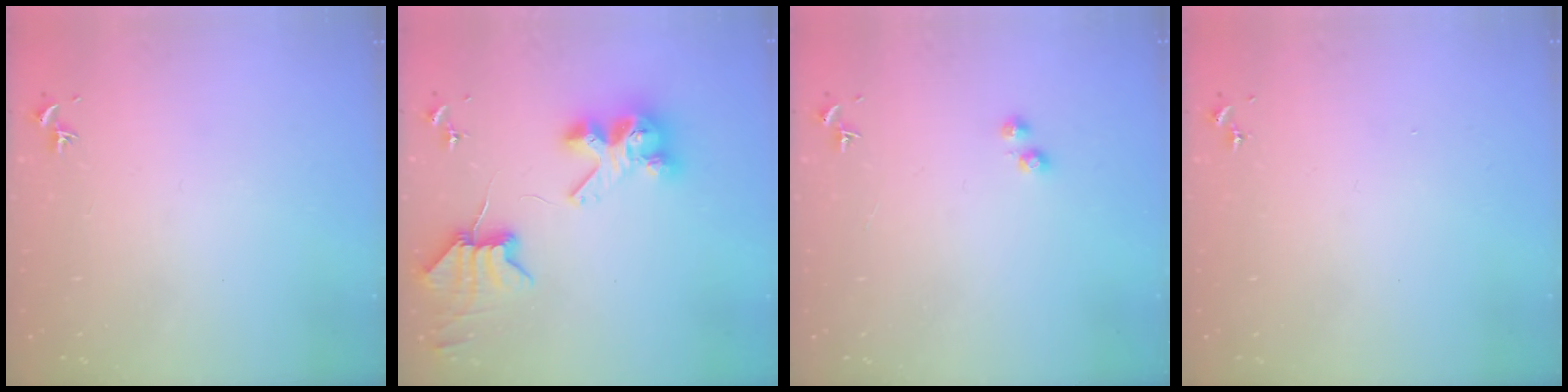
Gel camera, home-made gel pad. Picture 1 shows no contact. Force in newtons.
{"total": 8.5, "press": 8.4, "slide": 1.3}
{"total": 2.8, "press": 2.7, "slide": 0.7}
{"total": 0.0}